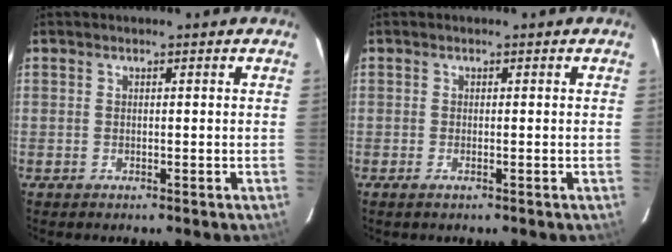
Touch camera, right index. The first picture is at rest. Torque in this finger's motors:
{"motor_torque": [0.16, -0.05, 0.09, 0.01]}